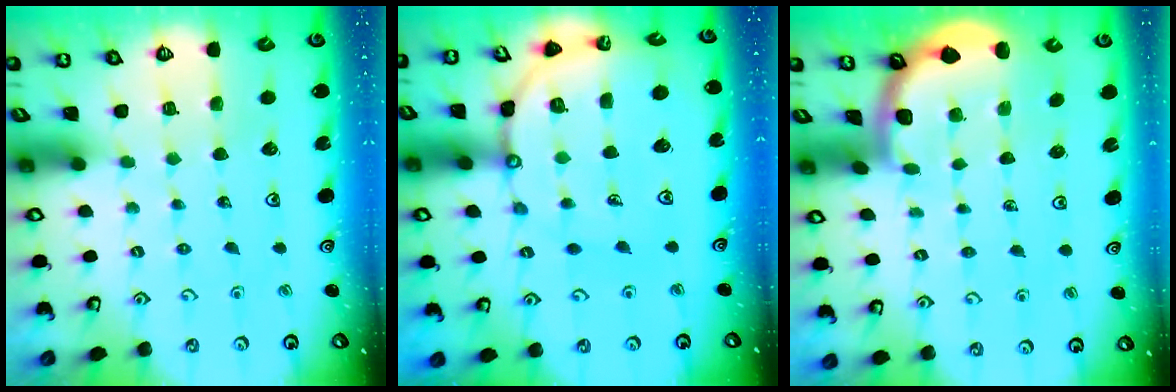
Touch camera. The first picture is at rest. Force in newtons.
{"total": 13.1, "press": 13.0, "slide": 1.5}
{"total": 1.9, "press": 1.9, "slide": 0.0}